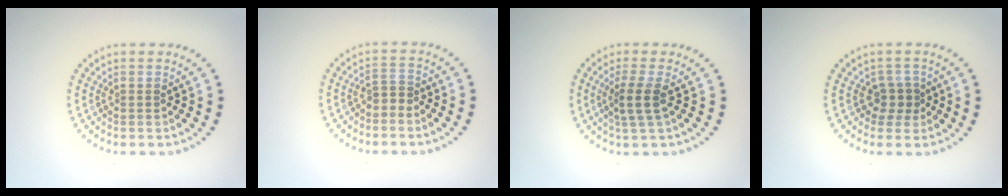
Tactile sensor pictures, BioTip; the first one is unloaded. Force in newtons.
{"total": 1.3, "press": 1.0, "slide": 0.7}
{"total": 2.4, "press": 1.9, "slide": 1.6}
{"total": 1.8, "press": 1.5, "slide": 1.1}